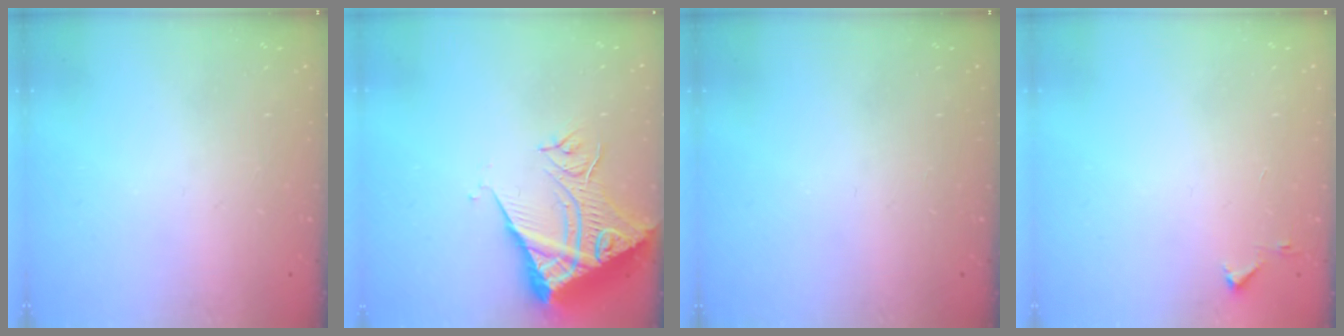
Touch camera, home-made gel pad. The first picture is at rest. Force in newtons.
{"total": 11.1, "press": 11.0, "slide": 1.3}
{"total": 0.0}
{"total": 3.1, "press": 3.0, "slide": 0.3}